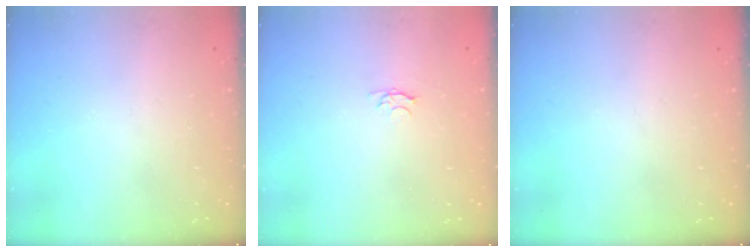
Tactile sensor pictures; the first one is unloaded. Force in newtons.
{"total": 3.3, "press": 3.2, "slide": 0.5}
{"total": 0.0}